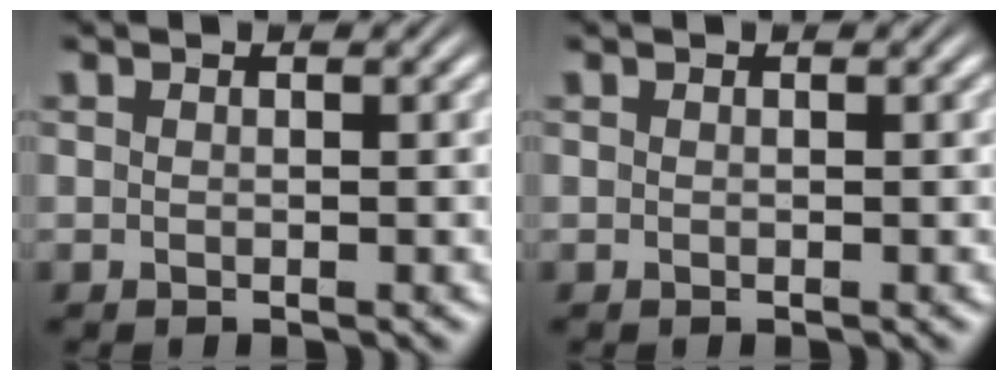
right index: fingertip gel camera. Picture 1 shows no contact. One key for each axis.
{"total": 0.0}